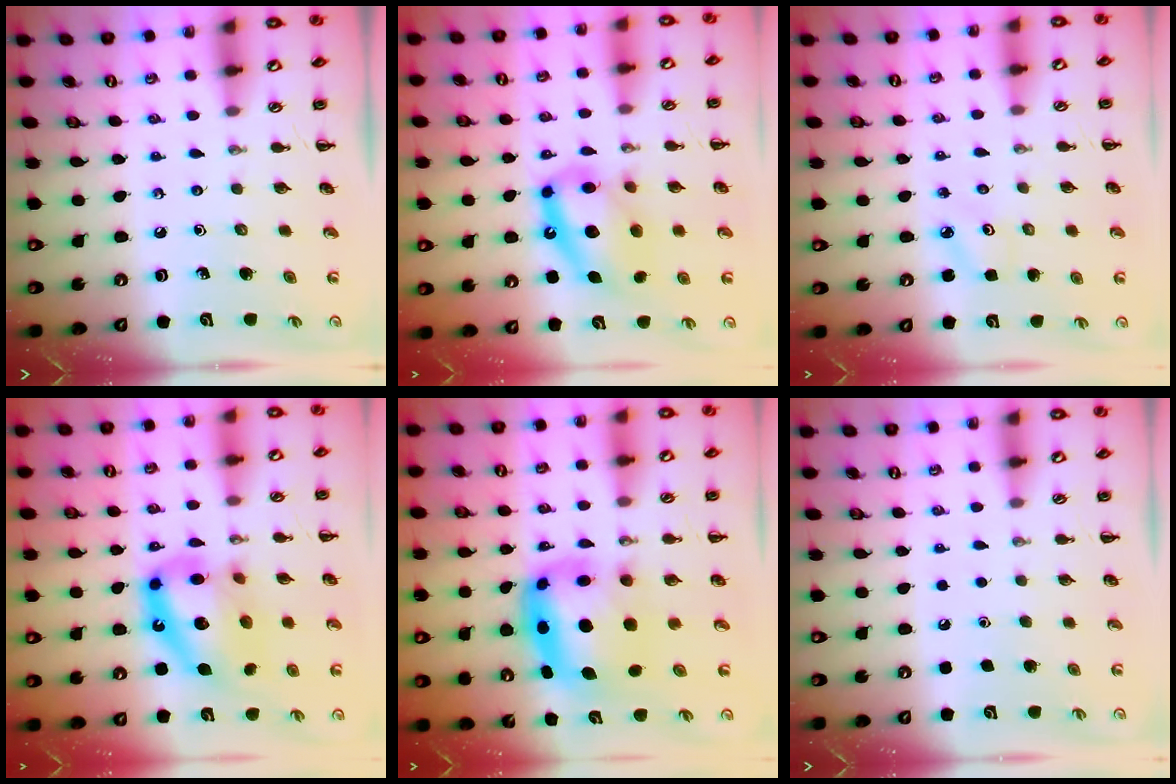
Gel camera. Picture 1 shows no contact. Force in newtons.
{"total": 13.5, "press": 13.1, "slide": 3.4}
{"total": 2.7, "press": 2.6, "slide": 0.8}
{"total": 17.3, "press": 16.9, "slide": 4.0}
{"total": 7.5, "press": 7.1, "slide": 2.2}
{"total": 1.8, "press": 1.7, "slide": 0.1}